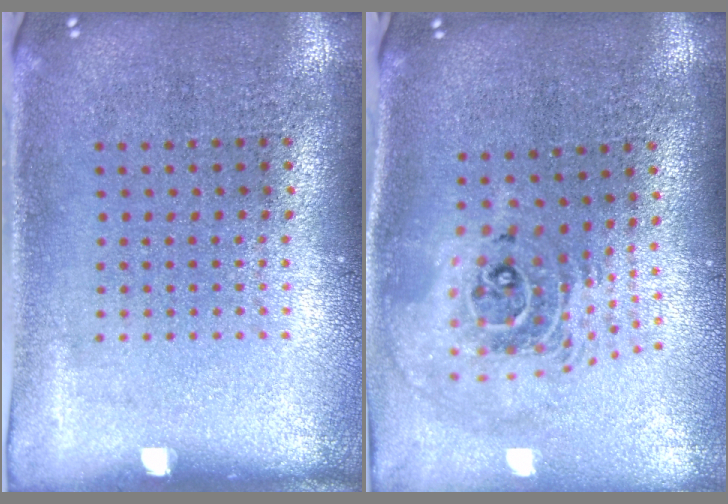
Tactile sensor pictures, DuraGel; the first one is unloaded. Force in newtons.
{"total": 2.2, "press": 1.6, "slide": 1.5}